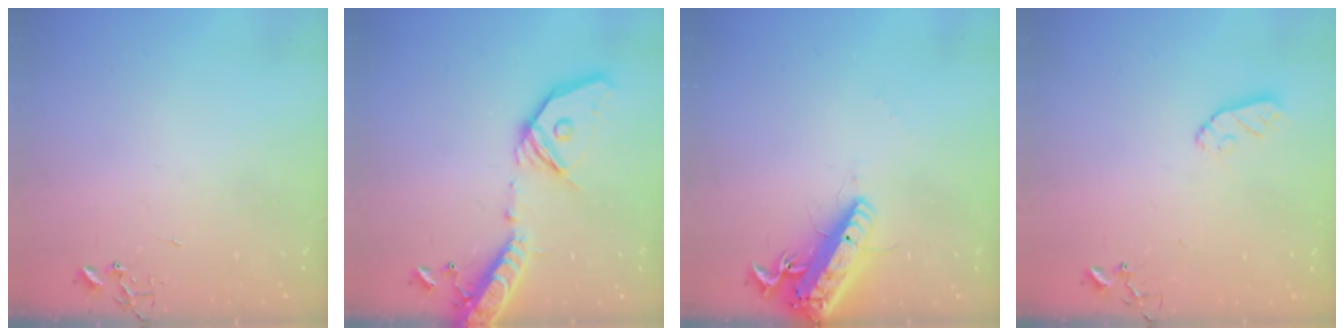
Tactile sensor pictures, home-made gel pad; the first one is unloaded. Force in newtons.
{"total": 21.3, "press": 20.9, "slide": 4.1}
{"total": 17.2, "press": 16.8, "slide": 3.6}
{"total": 7.2, "press": 7.2, "slide": 0.4}